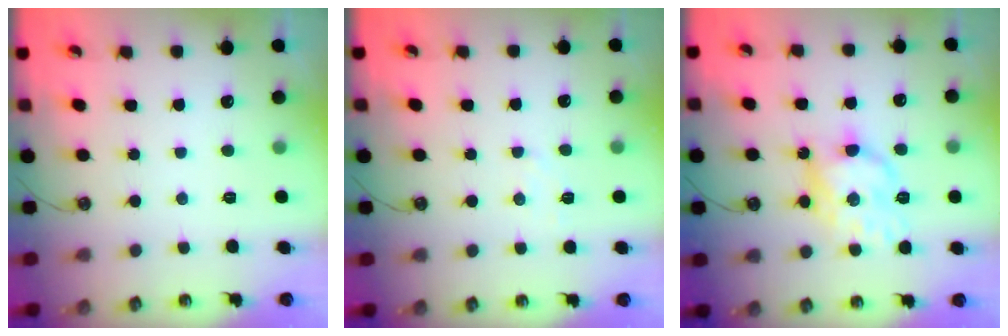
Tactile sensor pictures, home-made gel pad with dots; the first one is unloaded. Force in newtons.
{"total": 4.7, "press": 4.6, "slide": 0.7}
{"total": 13.3, "press": 13.3, "slide": 0.7}